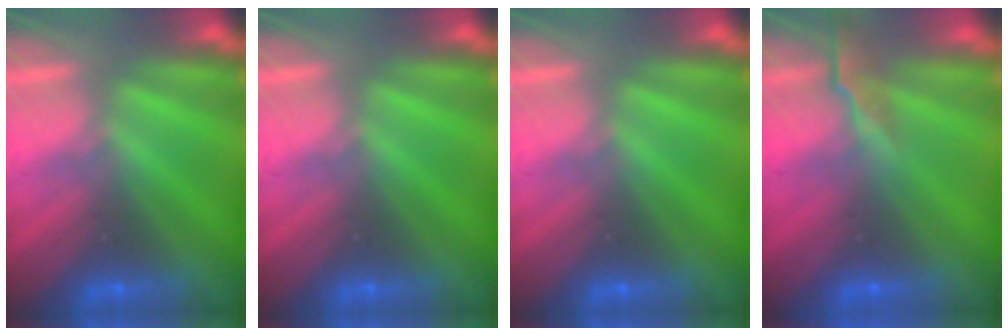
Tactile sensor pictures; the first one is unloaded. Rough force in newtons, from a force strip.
{"total": 0.0}
{"total": 0.0}
{"total": 2.6}